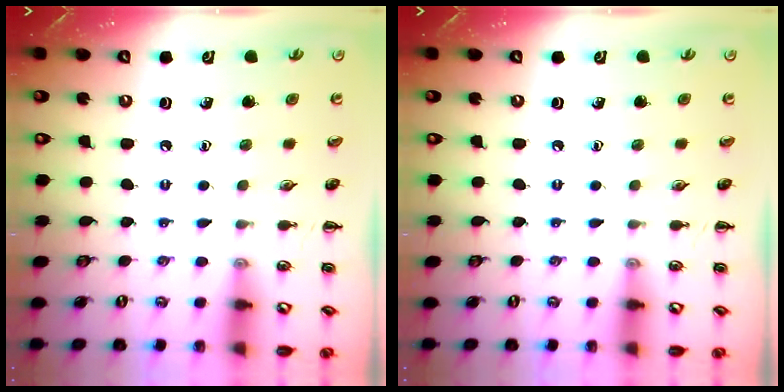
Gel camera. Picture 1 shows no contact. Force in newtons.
{"total": 0.0}